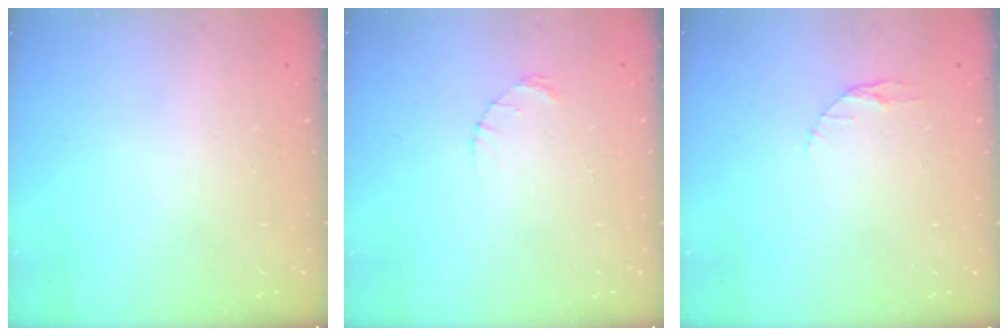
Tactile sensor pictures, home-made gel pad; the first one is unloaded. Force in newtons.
{"total": 1.4, "press": 1.4, "slide": 0.2}
{"total": 2.9, "press": 2.9, "slide": 0.4}